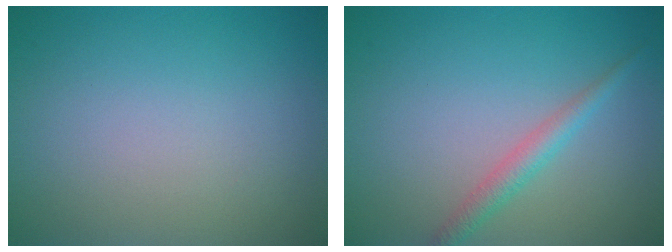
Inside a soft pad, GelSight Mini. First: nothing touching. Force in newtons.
{"total": 2.0, "press": 2.0, "slide": 0.0}